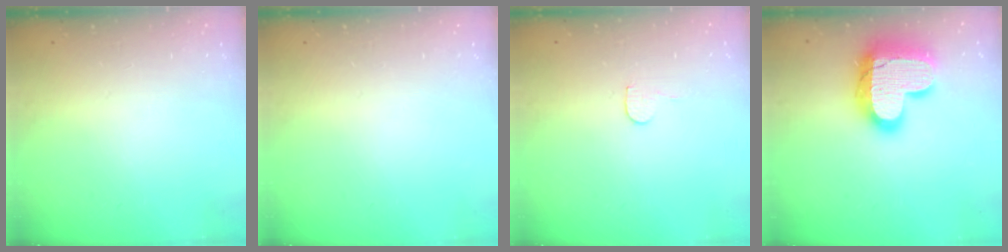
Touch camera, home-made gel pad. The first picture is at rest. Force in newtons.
{"total": 0.0}
{"total": 4.5, "press": 4.5, "slide": 0.4}
{"total": 21.1, "press": 21.0, "slide": 1.5}